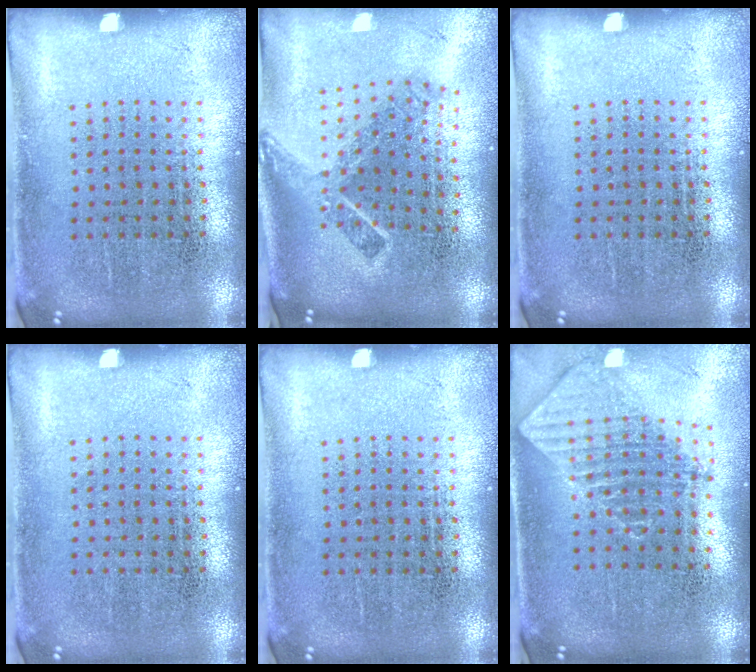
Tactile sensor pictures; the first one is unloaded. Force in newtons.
{"total": 2.1, "press": 1.4, "slide": 1.5}
{"total": 0.0}
{"total": 0.0}
{"total": 0.0}
{"total": 2.0, "press": 1.6, "slide": 1.3}